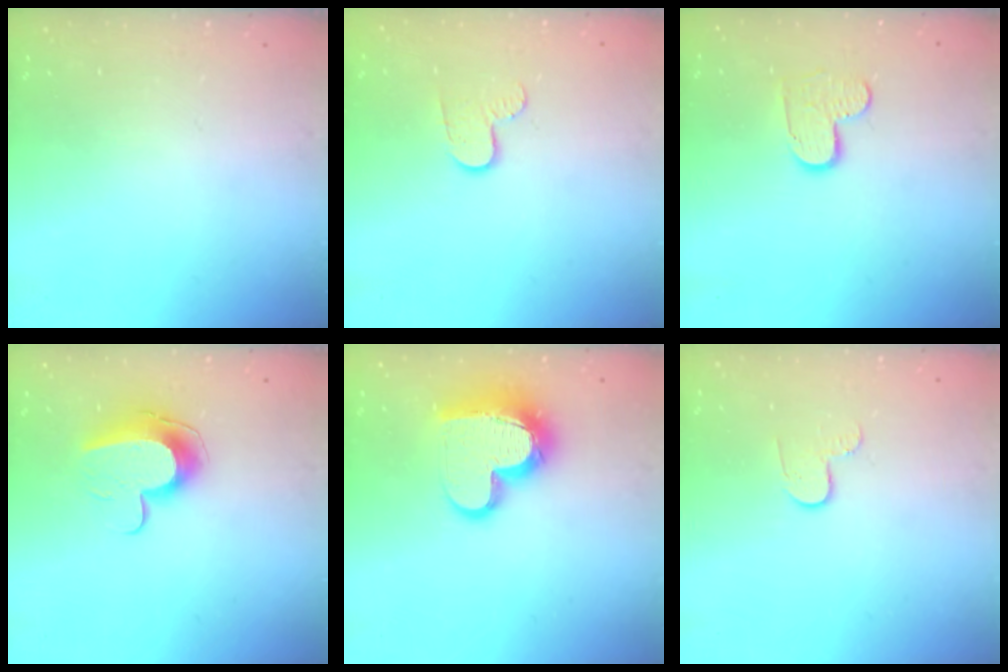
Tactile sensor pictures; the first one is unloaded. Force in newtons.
{"total": 6.1, "press": 6.0, "slide": 0.6}
{"total": 8.3, "press": 8.3, "slide": 0.5}
{"total": 10.5, "press": 10.5, "slide": 0.5}
{"total": 14.7, "press": 14.6, "slide": 1.2}
{"total": 4.6, "press": 4.6, "slide": 0.5}